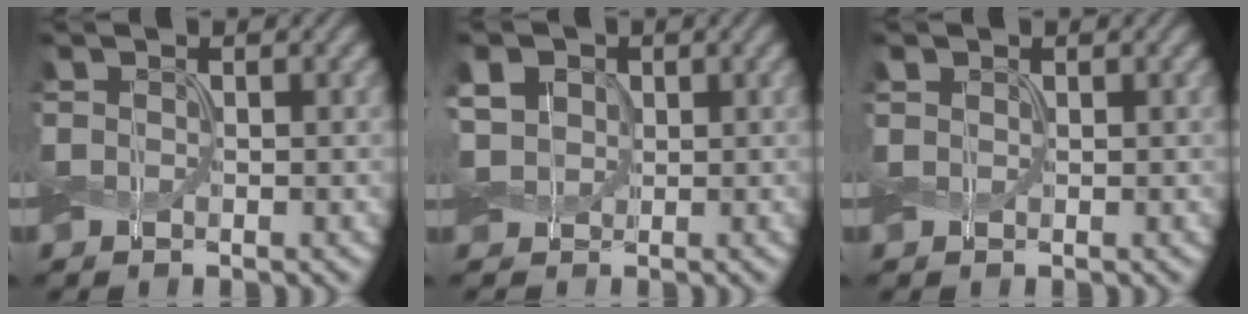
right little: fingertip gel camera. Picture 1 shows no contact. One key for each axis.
{"total": 5.5, "fx": 1.6, "fy": 4.4, "fz": 2.9, "tx": -0.076, "ty": 0.020, "tz": 0.018}
{"total": 0.7, "fx": 0.4, "fy": 0.5, "fz": 0.3, "tx": -0.007, "ty": 0.002, "tz": 0.009}